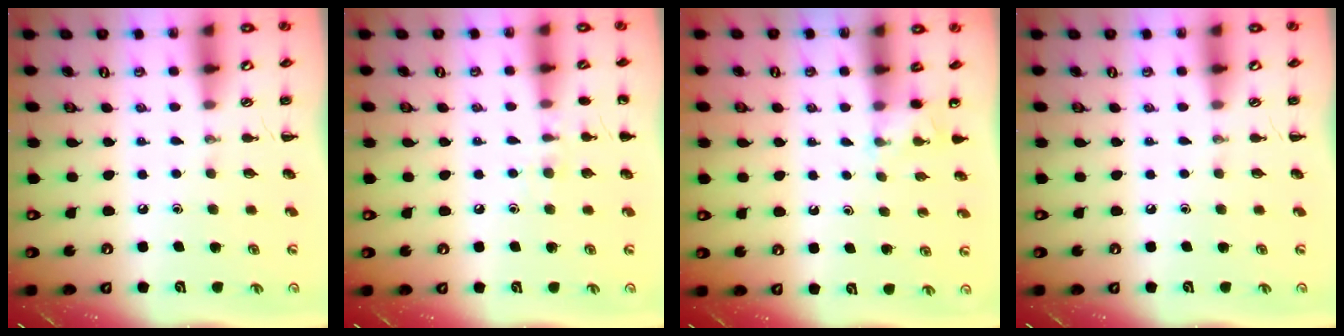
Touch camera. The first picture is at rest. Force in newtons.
{"total": 6.7, "press": 6.5, "slide": 1.7}
{"total": 2.2, "press": 2.2, "slide": 0.6}
{"total": 0.0}